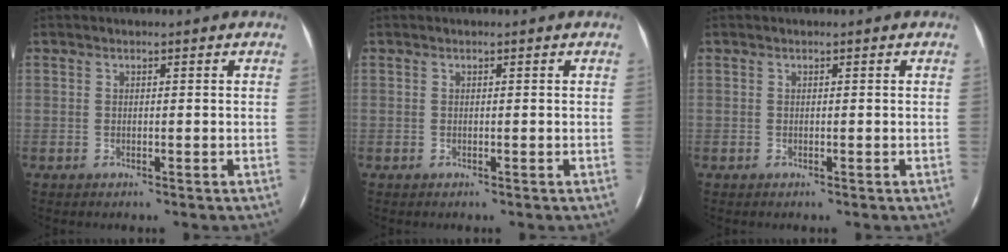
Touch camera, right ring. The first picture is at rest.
{"total": 0.0}
{"total": 0.0}